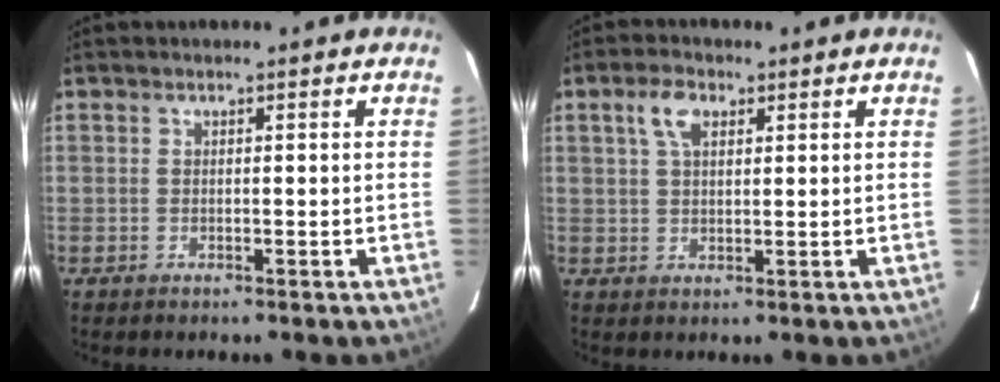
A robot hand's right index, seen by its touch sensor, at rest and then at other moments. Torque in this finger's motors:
{"motor_torque": [0.51, 0.25, 0.17, 0.06]}